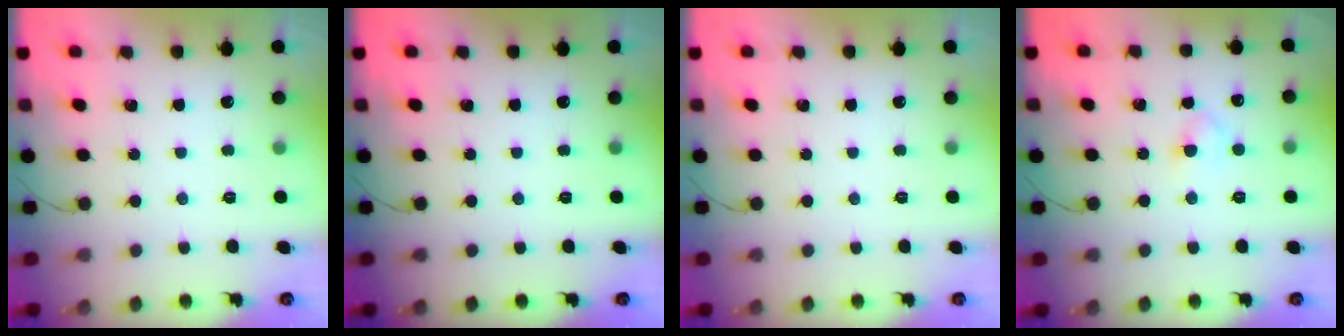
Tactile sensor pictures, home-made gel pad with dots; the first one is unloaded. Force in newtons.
{"total": 0.0}
{"total": 0.0}
{"total": 3.3, "press": 3.0, "slide": 1.3}